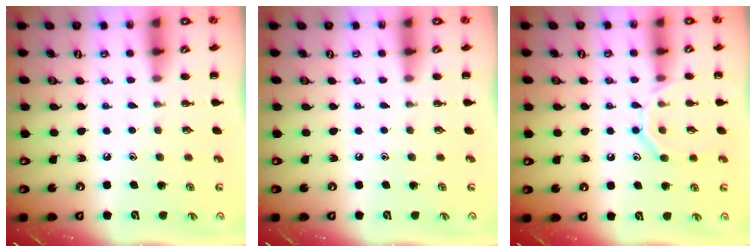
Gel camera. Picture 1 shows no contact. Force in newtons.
{"total": 0.0}
{"total": 10.6, "press": 10.5, "slide": 1.5}